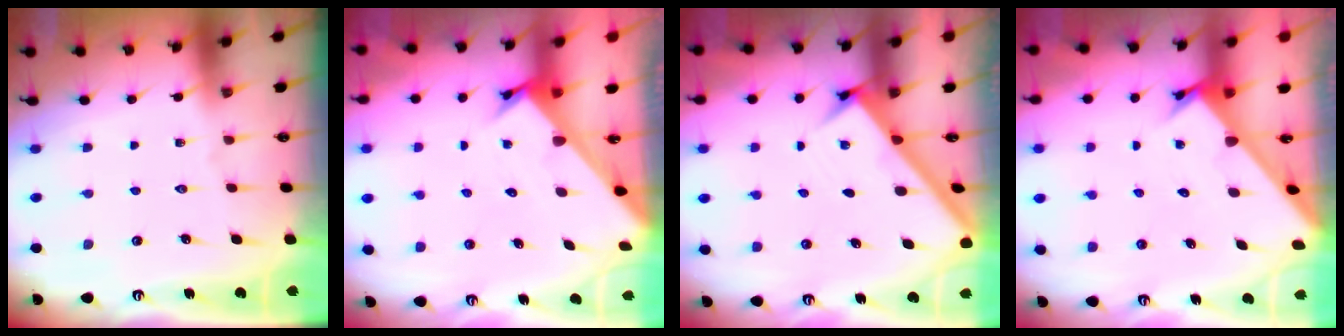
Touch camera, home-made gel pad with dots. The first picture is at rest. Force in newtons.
{"total": 2.6, "press": 2.6, "slide": 0.2}
{"total": 2.5, "press": 2.5, "slide": 0.2}
{"total": 2.1, "press": 2.1, "slide": 0.2}